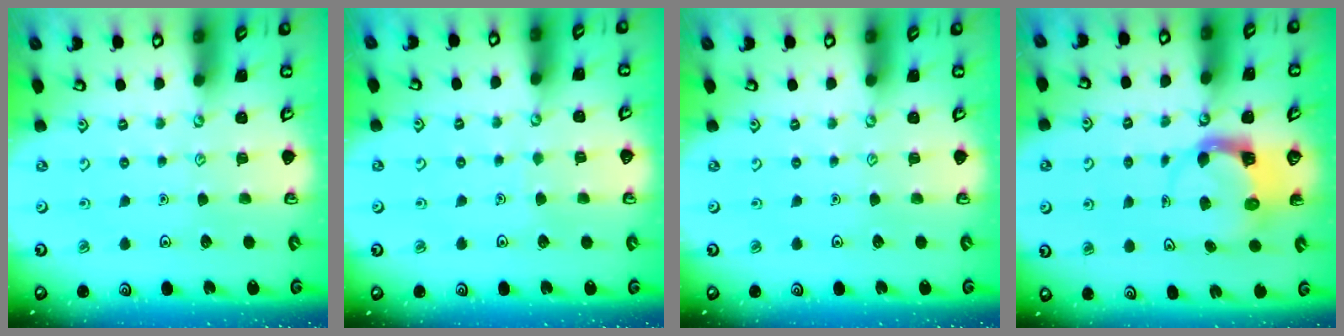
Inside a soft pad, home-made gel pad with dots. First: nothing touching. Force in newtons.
{"total": 1.5, "press": 1.5, "slide": 0.2}
{"total": 0.0}
{"total": 4.0, "press": 4.0, "slide": 0.5}